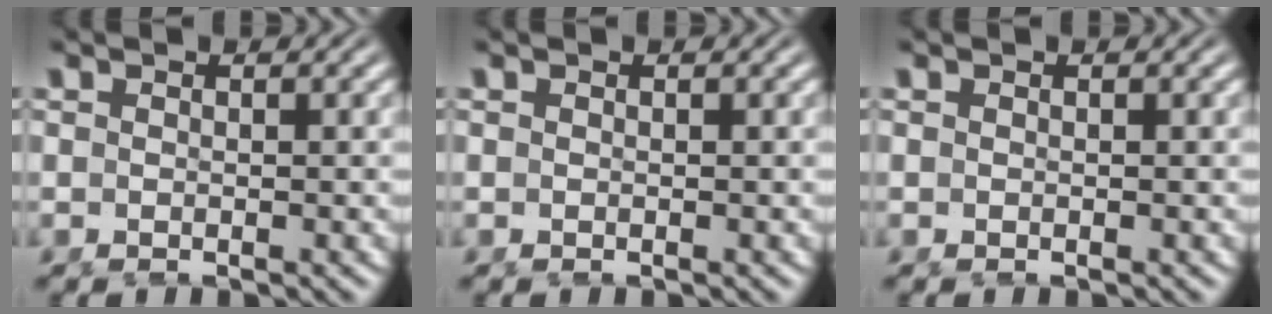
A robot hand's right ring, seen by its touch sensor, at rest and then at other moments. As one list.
[{"total": 0.0}, {"total": 0.0}]